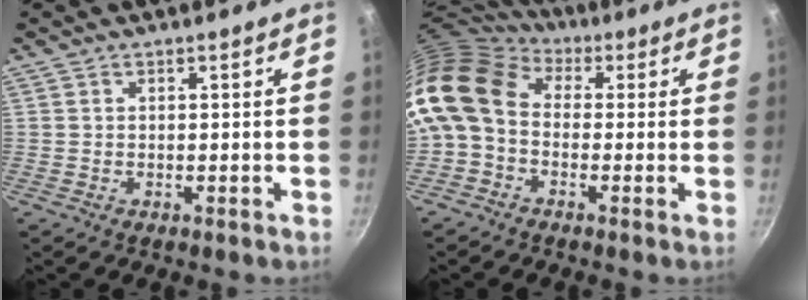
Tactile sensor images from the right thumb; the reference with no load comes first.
{"total": 13.5, "force": [1.1, 10.1, 9.0], "torque": [-0.178, 0.028, -0.003]}